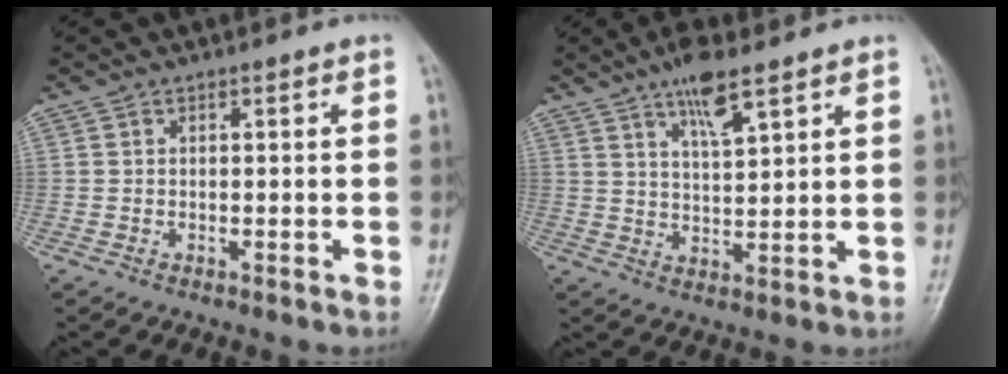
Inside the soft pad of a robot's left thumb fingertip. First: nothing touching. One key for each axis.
{"total": 7.5, "fx": 4.9, "fy": 1.9, "fz": 5.4, "tx": -0.089, "ty": -0.027, "tz": 0.087}